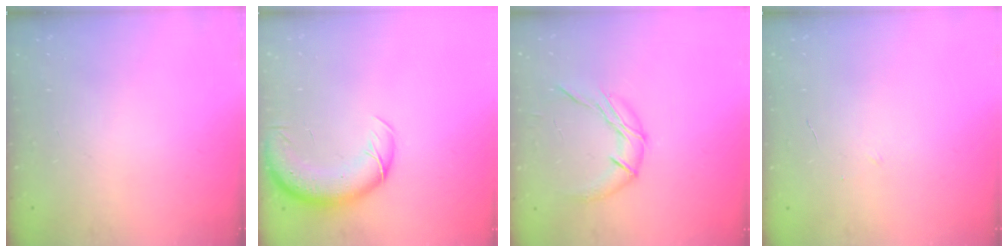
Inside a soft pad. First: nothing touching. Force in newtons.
{"total": 9.9, "press": 9.6, "slide": 2.6}
{"total": 10.1, "press": 10.1, "slide": 0.2}
{"total": 2.2, "press": 2.1, "slide": 0.6}